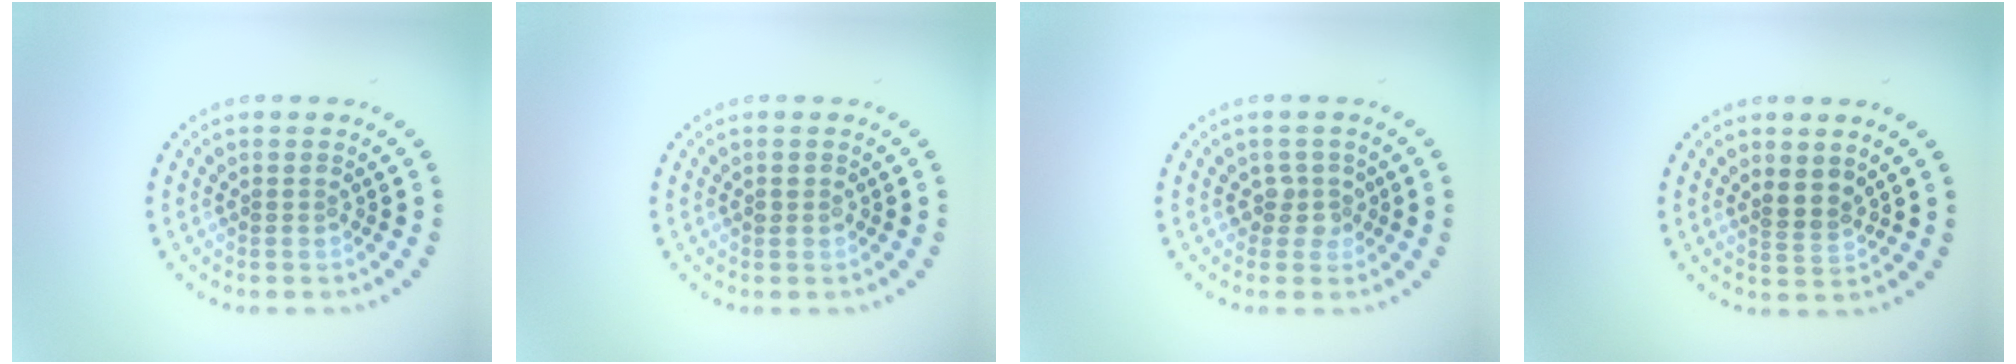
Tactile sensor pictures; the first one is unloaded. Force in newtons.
{"total": 0.8, "press": 0.8, "slide": 0.2}
{"total": 1.7, "press": 1.3, "slide": 1.1}
{"total": 1.5, "press": 1.1, "slide": 1.0}